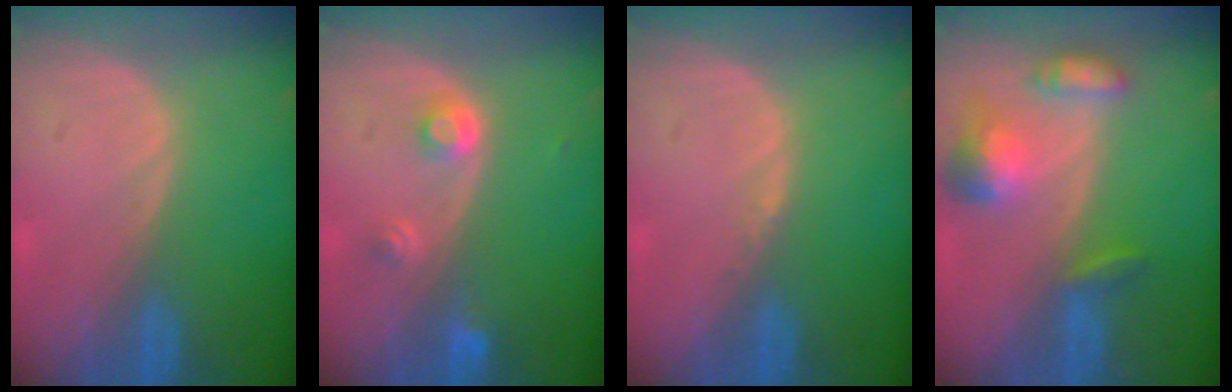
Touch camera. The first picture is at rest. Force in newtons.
{"total": 3.0, "press": 2.8, "slide": 1.1}
{"total": 0.6, "press": 0.5, "slide": 0.4}
{"total": 7.0, "press": 6.6, "slide": 2.5}